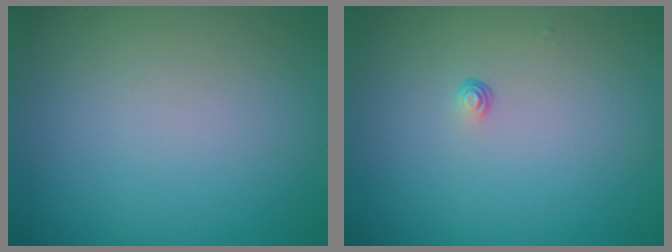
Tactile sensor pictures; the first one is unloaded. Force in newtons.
{"total": 0.6, "press": 0.3, "slide": 0.5}